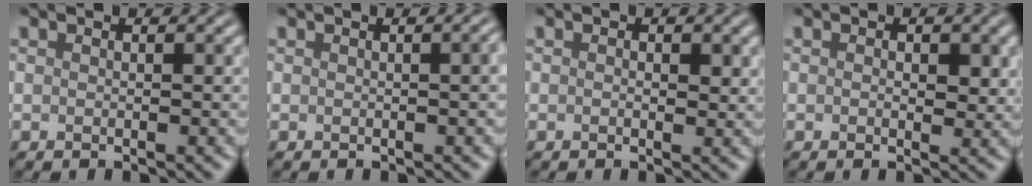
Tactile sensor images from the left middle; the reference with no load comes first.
{"total": 1.8, "force": [0.1, 0.6, 1.7], "torque": [-0.013, 0.008, 0.001]}
{"total": 1.1, "force": [0.2, 0.6, 0.9], "torque": [-0.009, -0.002, 0.003]}
{"total": 1.8, "force": [0.4, 1.0, 1.4], "torque": [-0.013, -0.003, 0.003]}